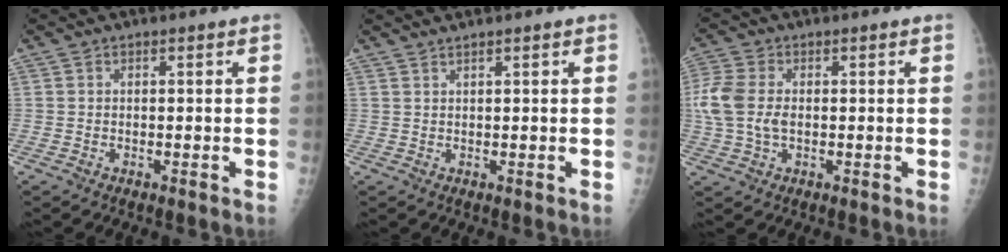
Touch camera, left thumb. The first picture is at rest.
{"total": 0.9, "force": [0.9, -0.2, 0.3], "torque": [-0.007, -0.003, 0.020]}
{"total": 7.6, "force": [0.2, 4.8, 5.8], "torque": [-0.149, 0.010, 0.003]}